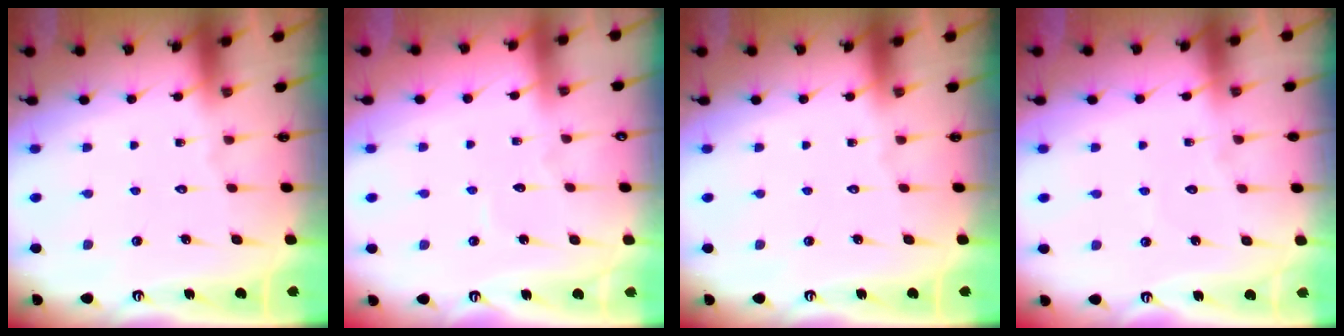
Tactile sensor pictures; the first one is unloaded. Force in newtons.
{"total": 2.5, "press": 2.4, "slide": 0.3}
{"total": 0.0}
{"total": 2.9, "press": 2.9, "slide": 0.3}